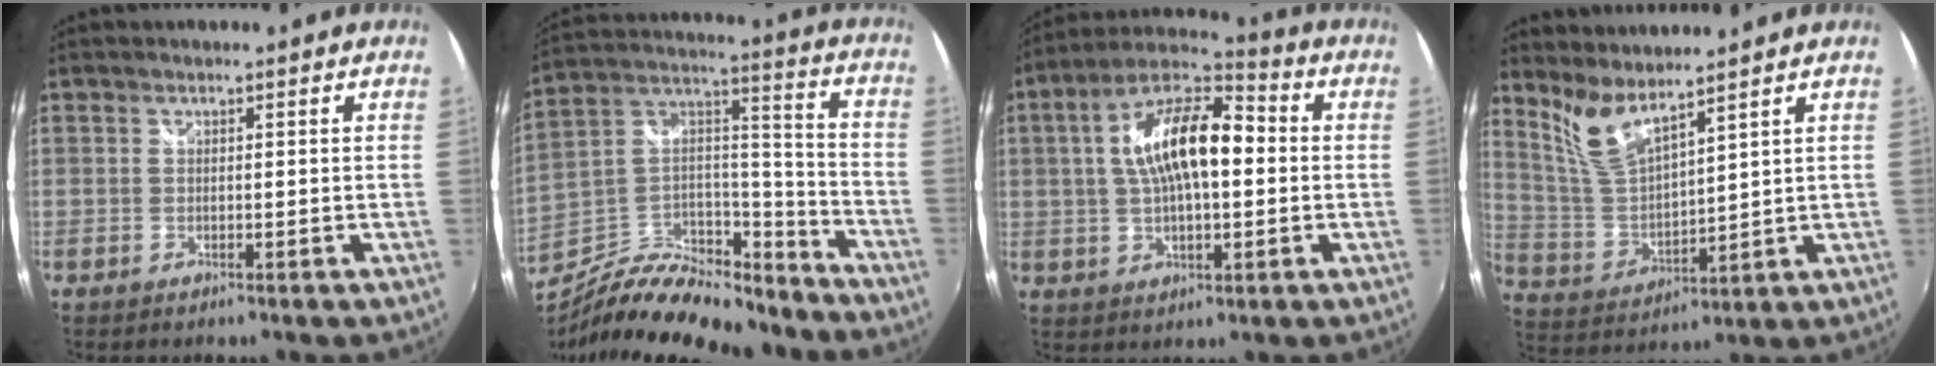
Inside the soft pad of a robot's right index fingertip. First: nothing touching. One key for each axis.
{"total": 22.1, "fx": -17.6, "fy": 8.2, "fz": 10.6, "tx": -0.206, "ty": 0.026, "tz": -0.280}
{"total": 15.7, "fx": 1.3, "fy": 6.8, "fz": 14.1, "tx": -0.254, "ty": 0.025, "tz": 0.014}
{"total": 8.0, "fx": 6.4, "fy": 1.3, "fz": 4.6, "tx": -0.094, "ty": -0.015, "tz": 0.141}